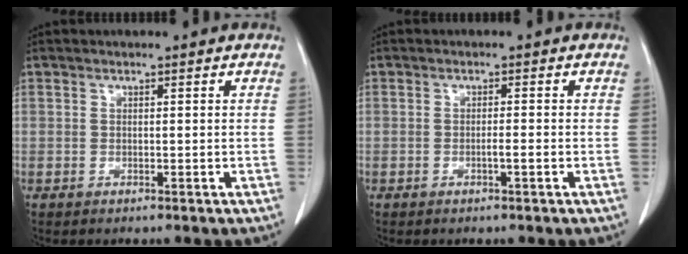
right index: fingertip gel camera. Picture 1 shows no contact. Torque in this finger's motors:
{"motor_torque": [0.27, -0.22, 0.07, 0.04]}